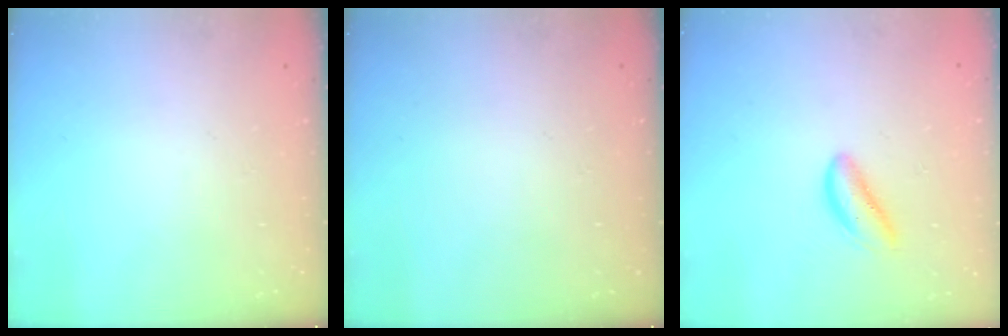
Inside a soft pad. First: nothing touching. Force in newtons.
{"total": 0.0}
{"total": 3.0, "press": 3.0, "slide": 0.6}